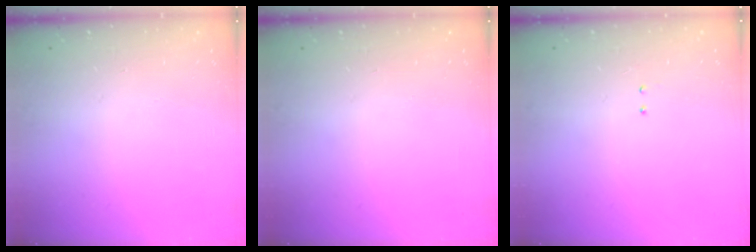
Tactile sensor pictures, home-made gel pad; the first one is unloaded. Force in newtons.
{"total": 0.0}
{"total": 2.1, "press": 2.0, "slide": 0.6}